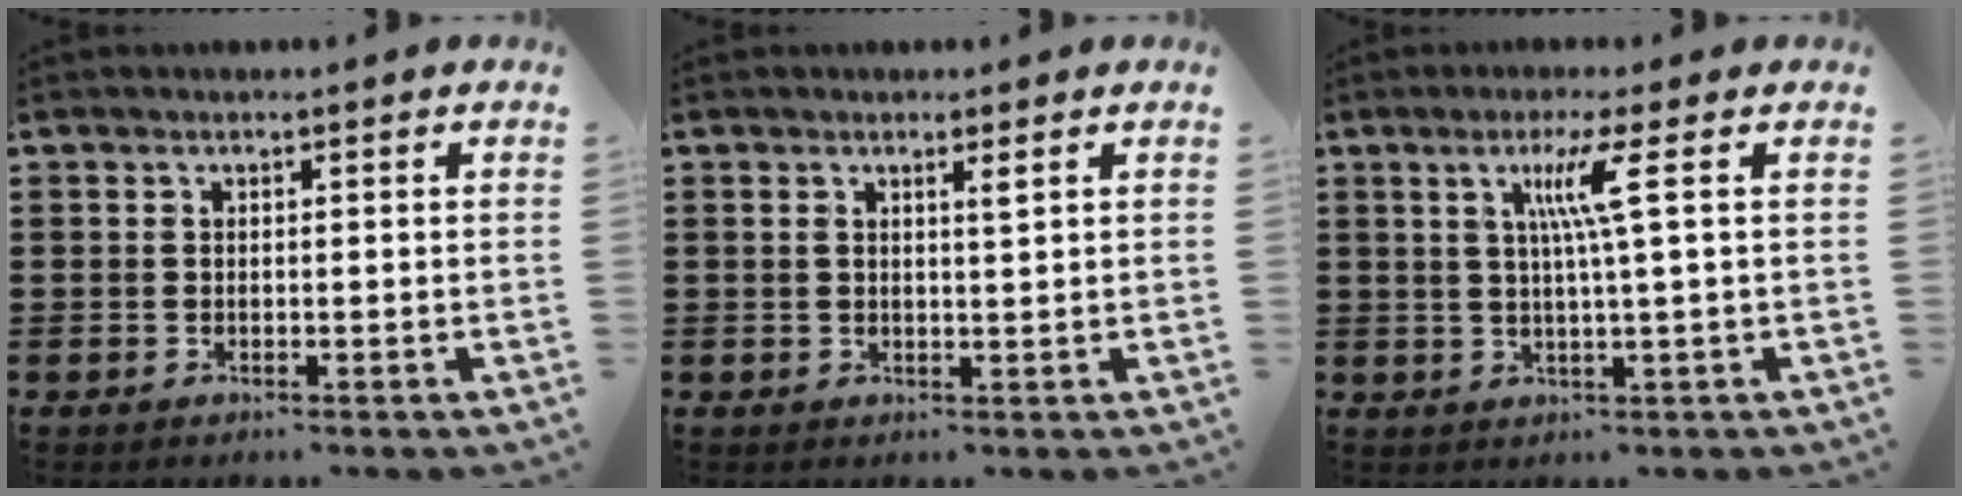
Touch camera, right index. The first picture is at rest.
{"total": 1.2, "force": [0.7, 0.0, 1.0], "torque": [-0.020, -0.002, 0.011]}
{"total": 6.1, "force": [1.8, -1.0, 5.7], "torque": [-0.114, -0.004, 0.021]}